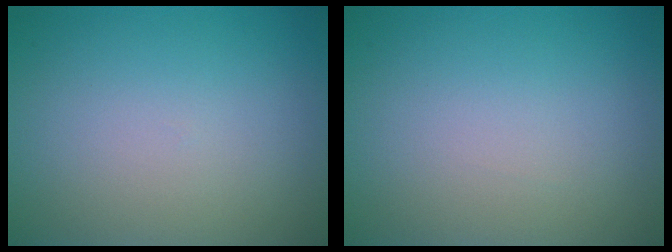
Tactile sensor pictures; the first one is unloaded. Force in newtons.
{"total": 0.0}